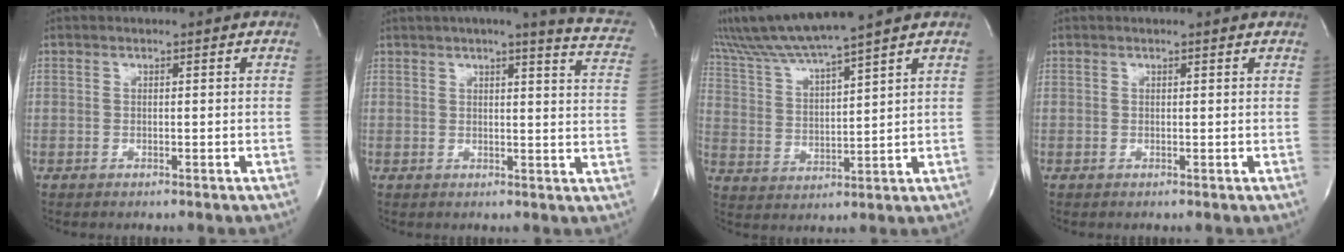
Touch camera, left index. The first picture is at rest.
{"total": 14.0, "force": [11.3, 1.2, 8.2], "torque": [-0.100, -0.014, 0.113]}
{"total": 11.2, "force": [9.9, -1.5, 5.1], "torque": [-0.106, 0.009, 0.188]}
{"total": 1.7, "force": [1.6, -0.1, 0.7], "torque": [-0.015, 0.010, 0.017]}